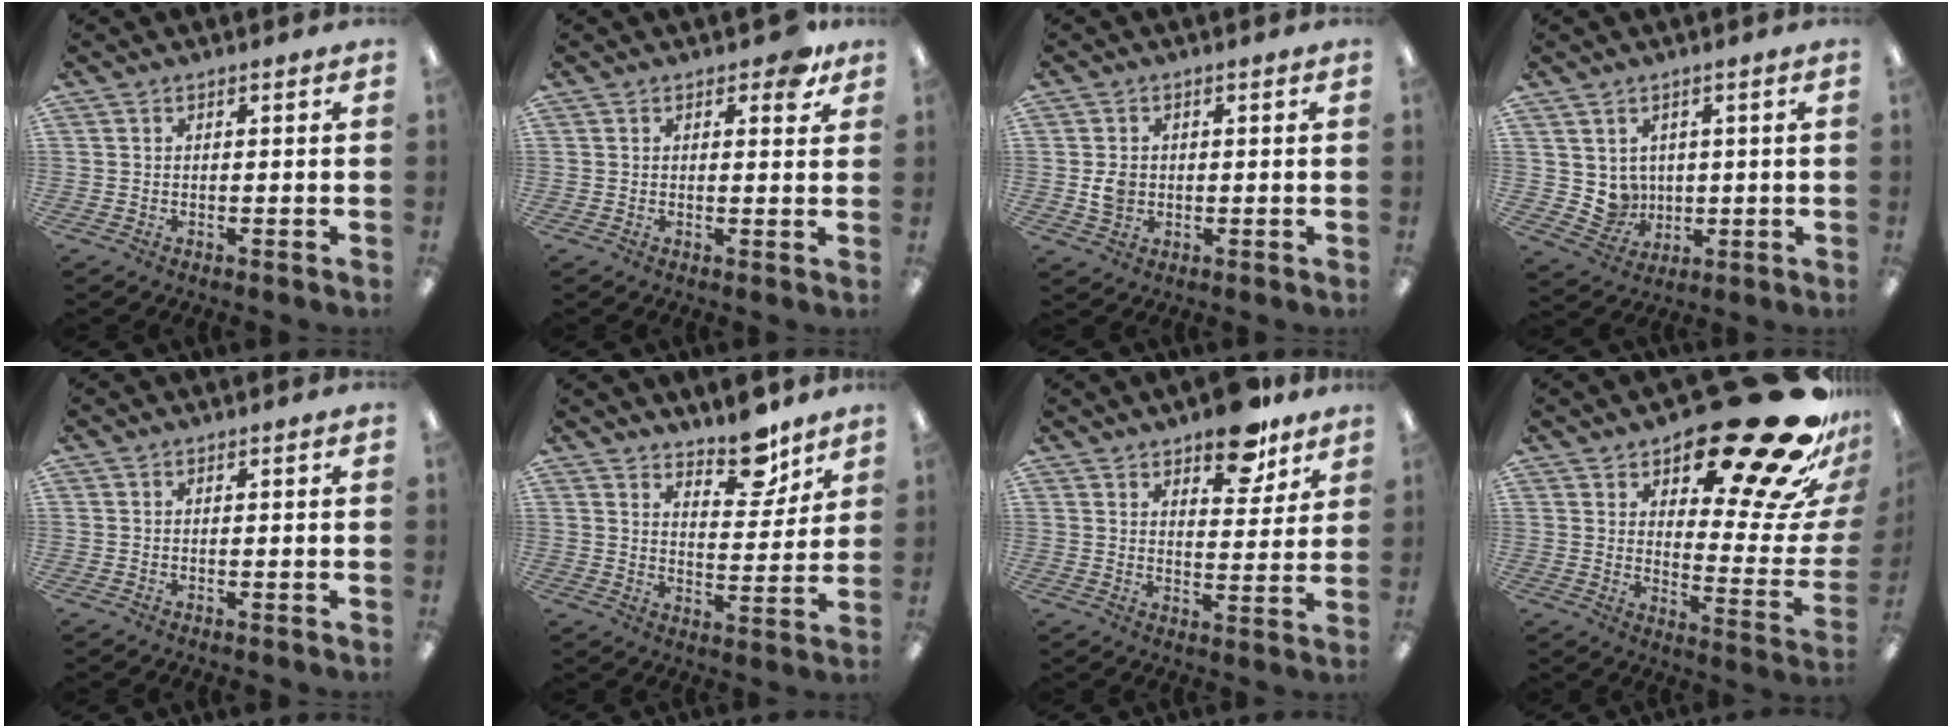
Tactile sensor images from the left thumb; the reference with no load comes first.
{"total": 4.2, "force": [2.5, 2.0, 2.7], "torque": [-0.027, -0.004, 0.038]}
{"total": 3.9, "force": [0.0, 3.4, 1.9], "torque": [-0.020, 0.002, -0.002]}
{"total": 5.8, "force": [2.2, 5.4, 0.3], "torque": [-0.012, -0.017, 0.049]}
{"total": 0.0}
{"total": 9.8, "force": [8.2, 3.9, 3.7], "torque": [-0.034, -0.061, 0.144]}
{"total": 10.9, "force": [8.3, 4.7, 5.2], "torque": [-0.053, -0.049, 0.143]}
{"total": 27.8, "force": [18.5, 9.8, 18.3], "torque": [-0.200, -0.139, 0.307]}